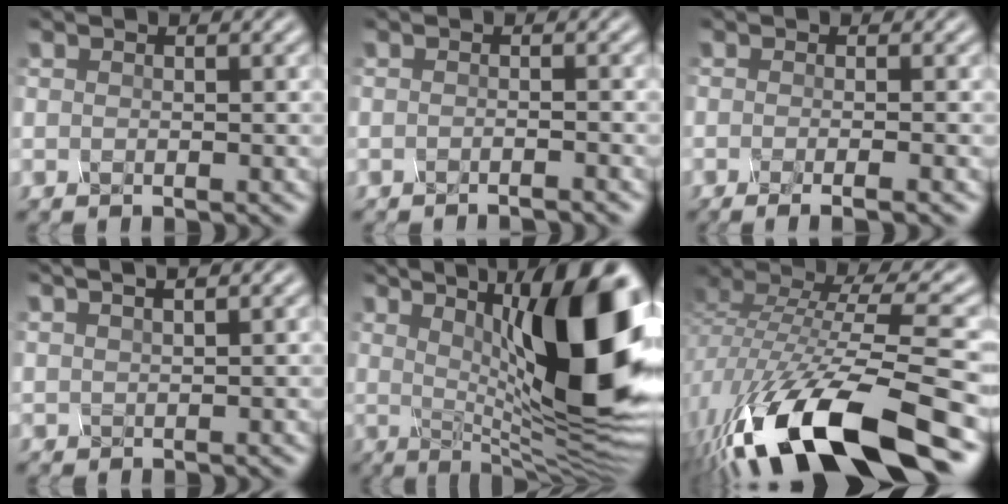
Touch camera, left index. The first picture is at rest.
{"total": 2.0, "force": [-1.9, -0.3, 0.4], "torque": [0.000, -0.001, -0.016]}
{"total": 2.6, "force": [-1.8, 0.4, 1.8], "torque": [-0.030, -0.009, -0.020]}
{"total": 3.2, "force": [2.7, 0.6, 1.5], "torque": [-0.016, 0.037, 0.020]}
{"total": 14.0, "force": [2.3, 3.5, 13.4], "torque": [-0.180, 0.015, 0.050]}
{"total": 13.2, "force": [-8.2, 4.0, 9.5], "torque": [-0.233, -0.011, -0.120]}